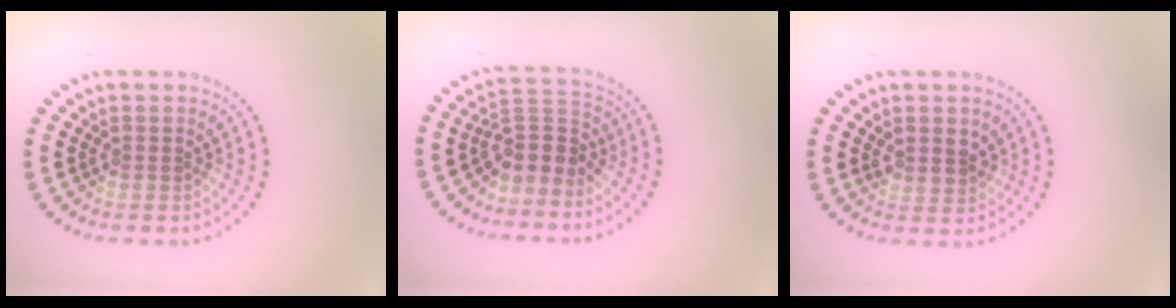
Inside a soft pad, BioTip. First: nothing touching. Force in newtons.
{"total": 3.2, "press": 2.4, "slide": 2.0}
{"total": 1.9, "press": 1.7, "slide": 0.8}